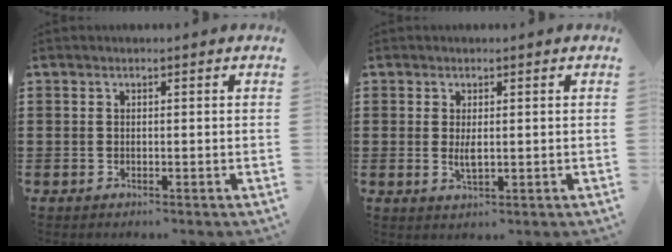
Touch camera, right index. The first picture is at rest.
{"total": 2.2, "force": [0.1, 0.7, 2.1], "torque": [-0.039, 0.000, 0.001]}